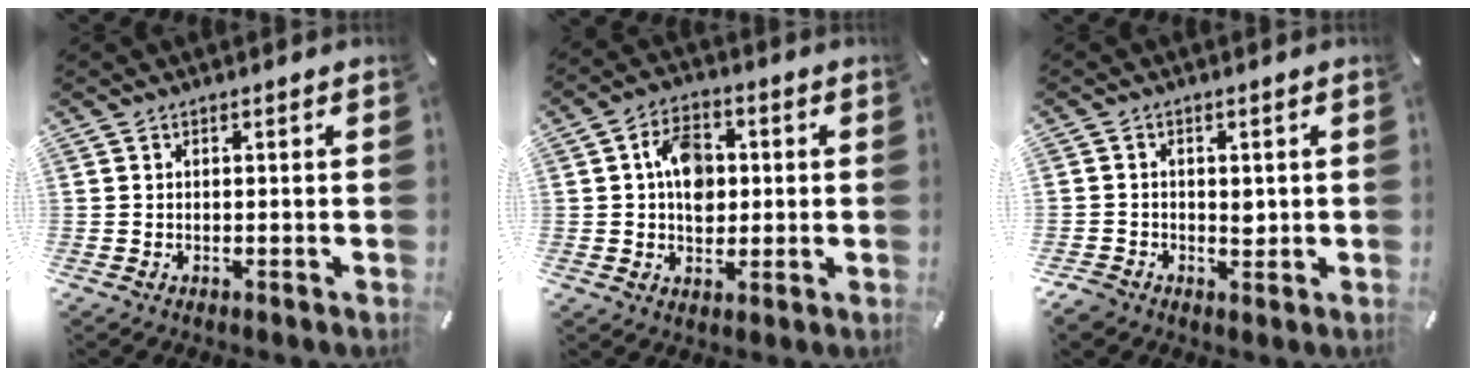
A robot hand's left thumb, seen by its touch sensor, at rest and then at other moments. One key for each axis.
{"total": 9.0, "fx": 0.8, "fy": 6.8, "fz": 5.8, "tx": -0.082, "ty": 0.008, "tz": 0.016}
{"total": 4.1, "fx": -0.3, "fy": 3.9, "fz": 1.2, "tx": -0.018, "ty": 0.000, "tz": -0.005}